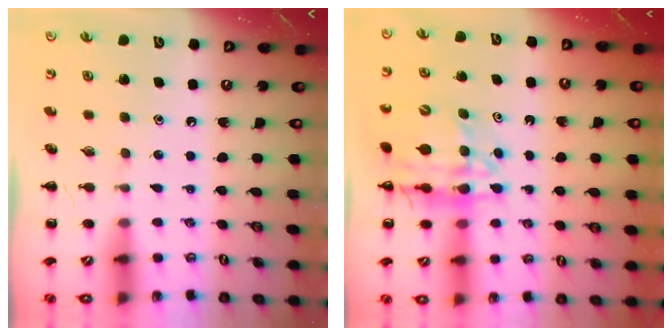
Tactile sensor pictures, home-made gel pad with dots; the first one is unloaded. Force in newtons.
{"total": 15.5, "press": 15.0, "slide": 3.8}